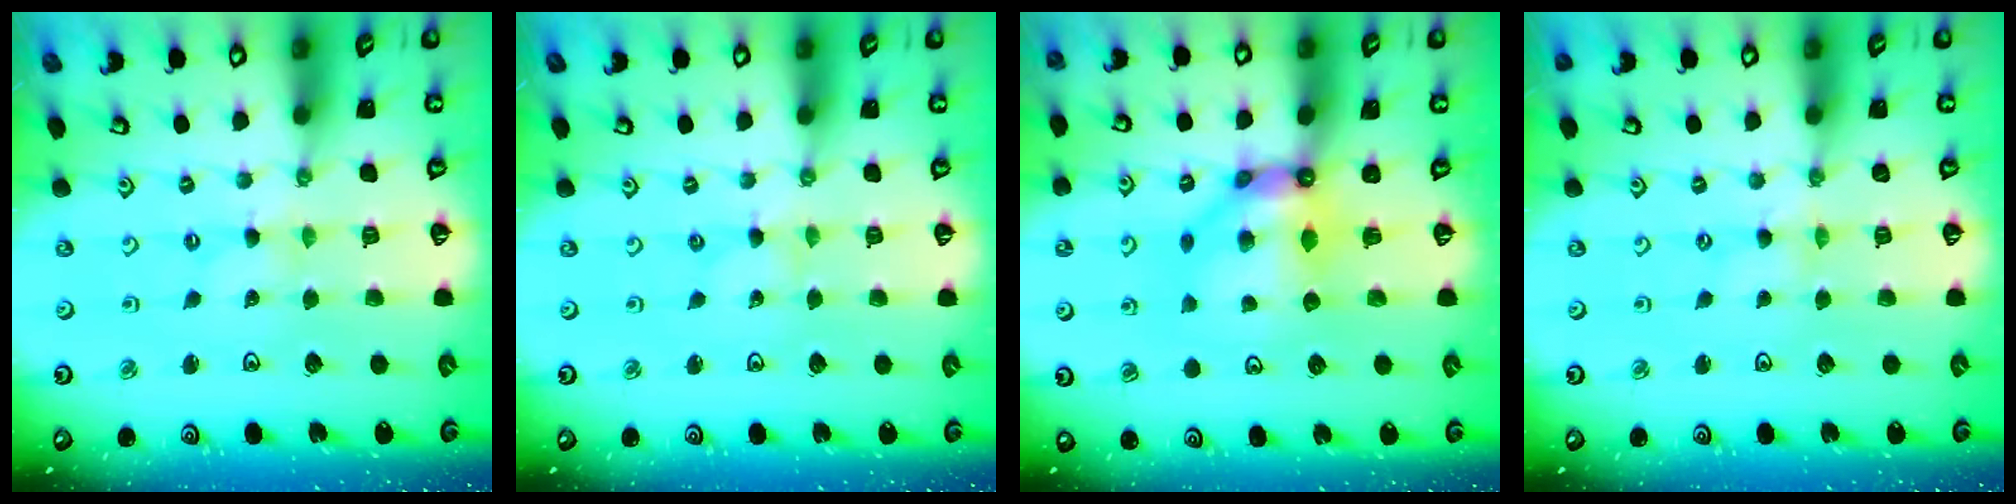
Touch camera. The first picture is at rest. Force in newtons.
{"total": 0.0}
{"total": 9.4, "press": 9.3, "slide": 0.8}
{"total": 0.0}